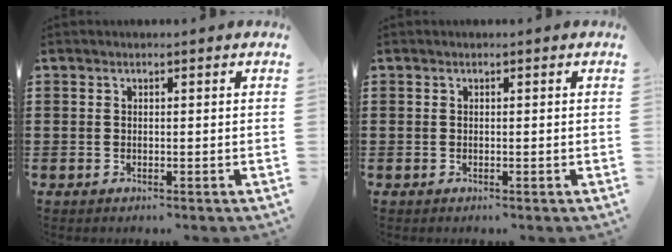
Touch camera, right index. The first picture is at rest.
{"total": 0.0}